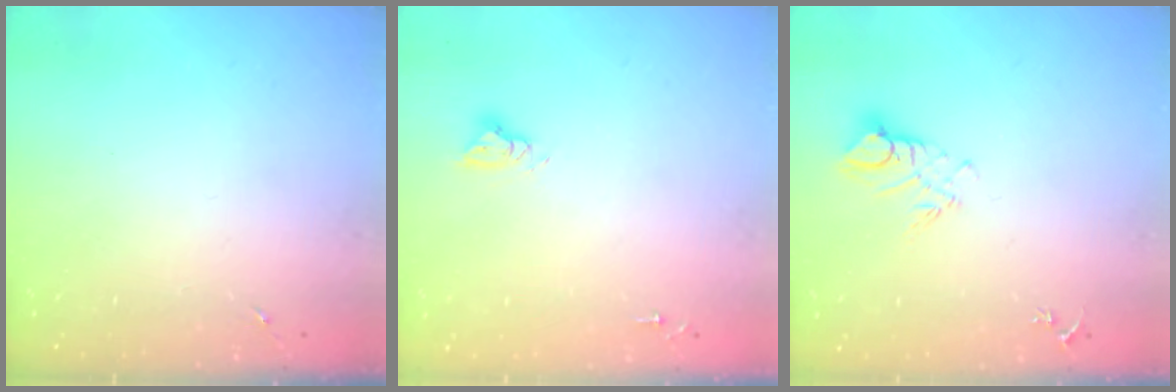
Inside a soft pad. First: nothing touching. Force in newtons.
{"total": 4.8, "press": 4.7, "slide": 0.4}
{"total": 7.9, "press": 7.8, "slide": 0.8}